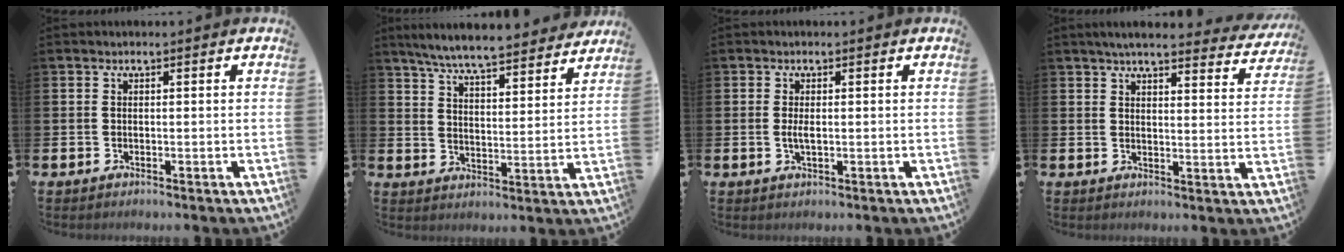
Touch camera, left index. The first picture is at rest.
{"total": 7.4, "force": [7.0, 0.5, 2.1], "torque": [-0.060, -0.049, 0.121]}
{"total": 1.6, "force": [0.1, 0.5, 1.5], "torque": [-0.023, 0.000, -0.002]}
{"total": 4.6, "force": [4.2, 0.5, 1.8], "torque": [-0.033, -0.027, 0.069]}